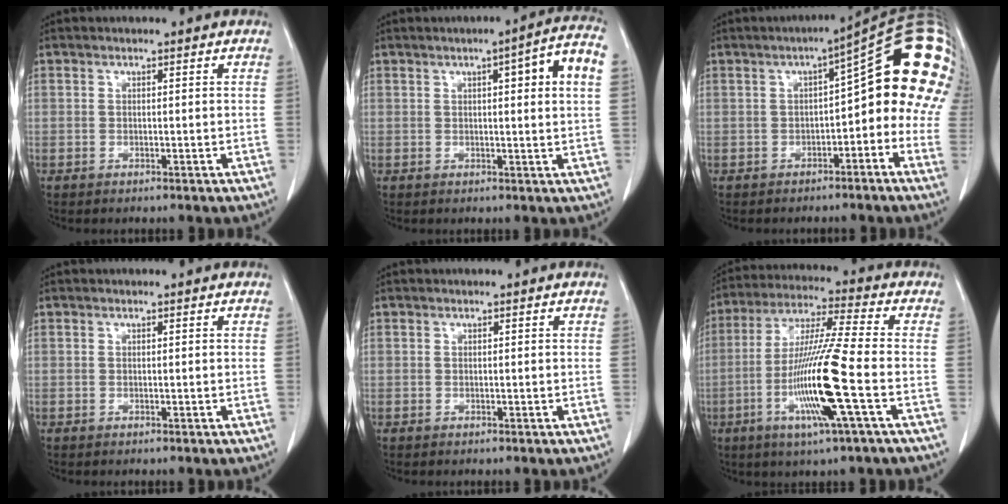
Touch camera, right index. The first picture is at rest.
{"total": 8.0, "force": [2.0, -0.2, 7.8], "torque": [-0.107, 0.010, 0.022]}
{"total": 17.4, "force": [2.7, 4.3, 16.6], "torque": [-0.216, 0.047, 0.028]}
{"total": 0.0}
{"total": 0.0}
{"total": 14.6, "force": [-4.3, -0.8, 14.0], "torque": [-0.281, -0.014, -0.087]}